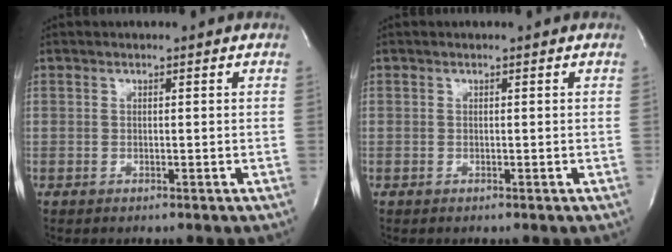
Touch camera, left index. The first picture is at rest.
{"total": 0.0}